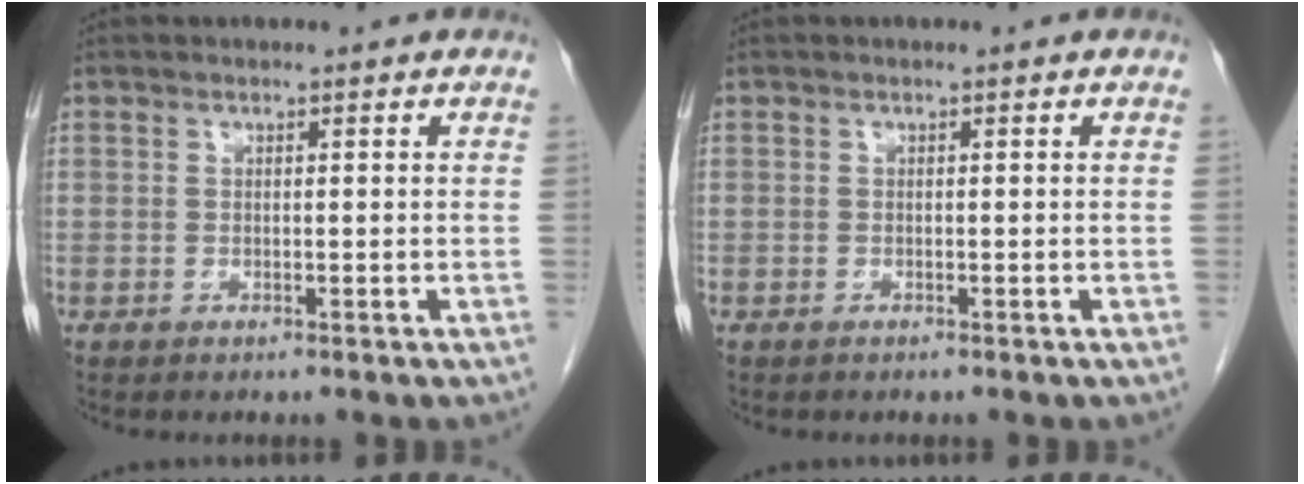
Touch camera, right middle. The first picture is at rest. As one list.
[{"total": 0.0}]